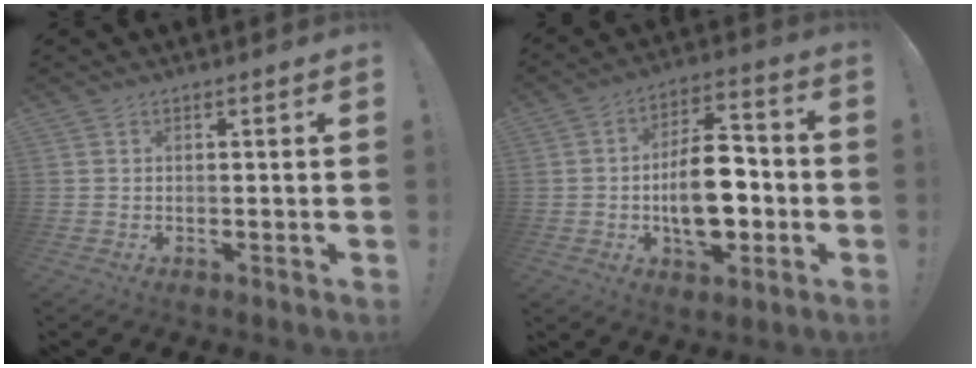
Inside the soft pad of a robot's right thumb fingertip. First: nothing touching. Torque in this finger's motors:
{"motor_torque": [2.60, 2.41, 0.25, -0.04, 0.00]}